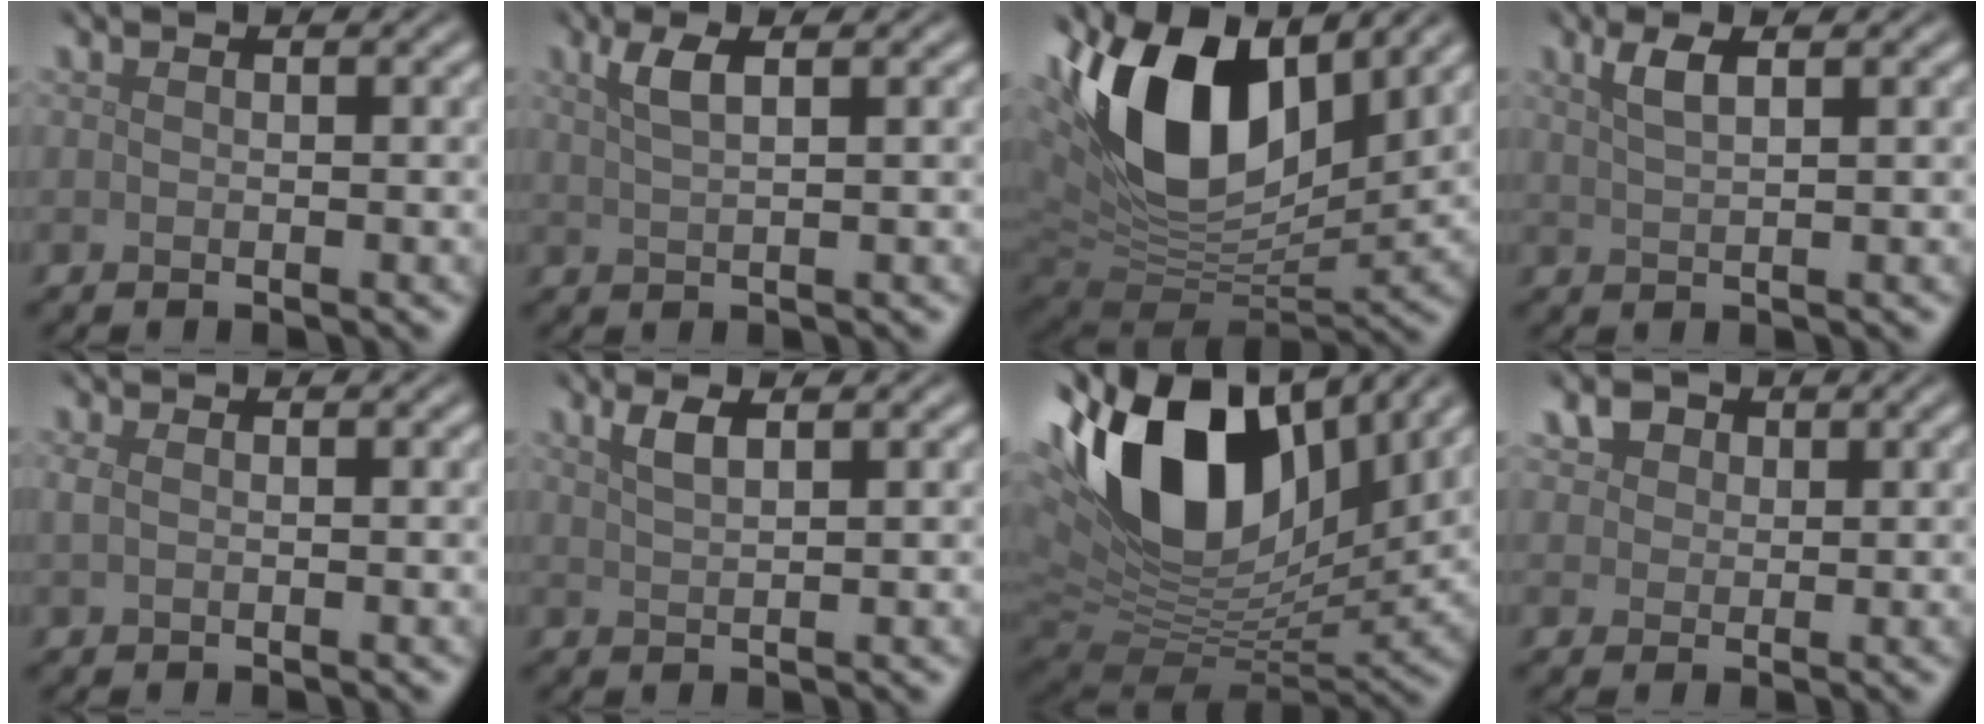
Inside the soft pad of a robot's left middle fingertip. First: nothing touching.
{"total": 2.6, "force": [1.3, 0.8, 2.1], "torque": [-0.033, 0.004, 0.021]}
{"total": 14.5, "force": [5.6, 8.0, 10.7], "torque": [-0.207, 0.010, 0.097]}
{"total": 2.4, "force": [1.3, 0.7, 1.9], "torque": [-0.031, 0.004, 0.022]}
{"total": 0.9, "force": [0.2, 0.5, 0.7], "torque": [-0.020, 0.001, 0.004]}
{"total": 2.1, "force": [1.3, 0.6, 1.5], "torque": [-0.027, 0.004, 0.023]}
{"total": 15.9, "force": [5.9, 9.1, 11.6], "torque": [-0.227, 0.022, 0.099]}
{"total": 2.9, "force": [1.7, 2.0, 1.2], "torque": [-0.032, -0.001, 0.030]}